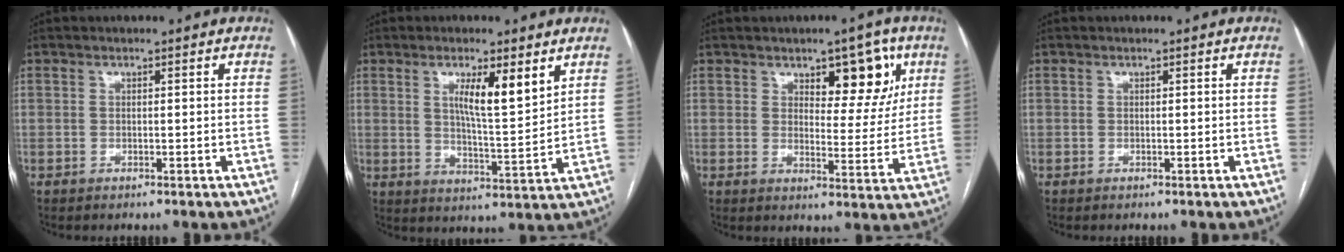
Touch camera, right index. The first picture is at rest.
{"total": 8.3, "force": [4.0, 1.2, 7.1], "torque": [-0.122, -0.009, 0.068]}
{"total": 8.5, "force": [4.4, 3.7, 6.3], "torque": [-0.072, 0.005, 0.063]}
{"total": 0.0}